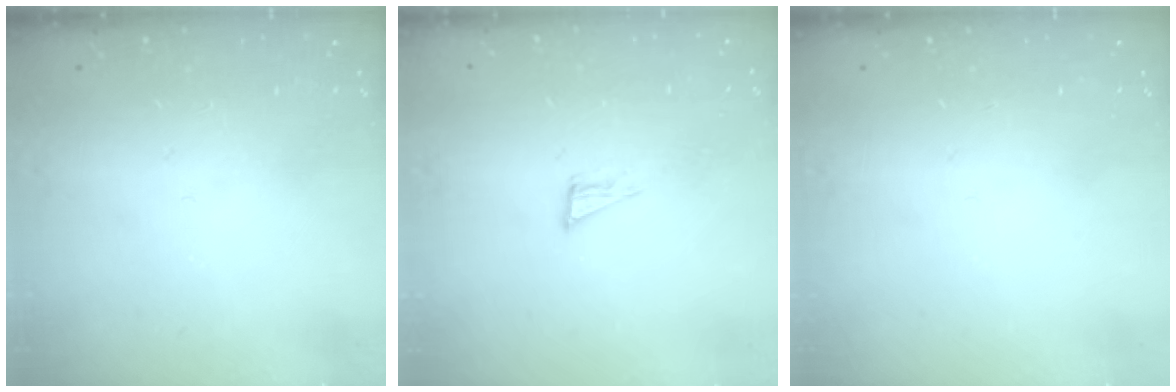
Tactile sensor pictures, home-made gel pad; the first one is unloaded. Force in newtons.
{"total": 4.8, "press": 4.7, "slide": 0.6}
{"total": 0.0}